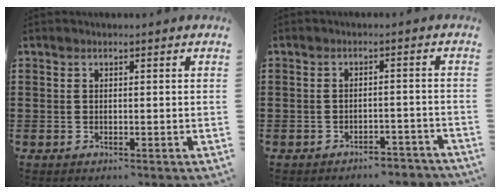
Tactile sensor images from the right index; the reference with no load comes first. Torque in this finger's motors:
{"motor_torque": [1.07, 1.07, 0.02, -0.03]}